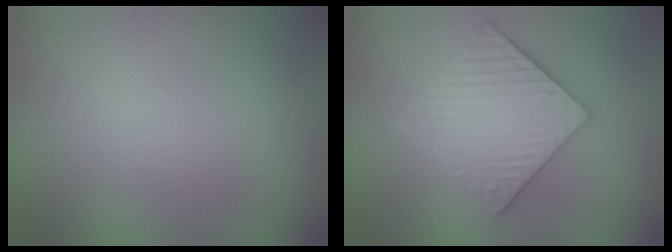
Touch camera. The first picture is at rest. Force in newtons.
{"total": 5.9, "press": 5.8, "slide": 1.0}